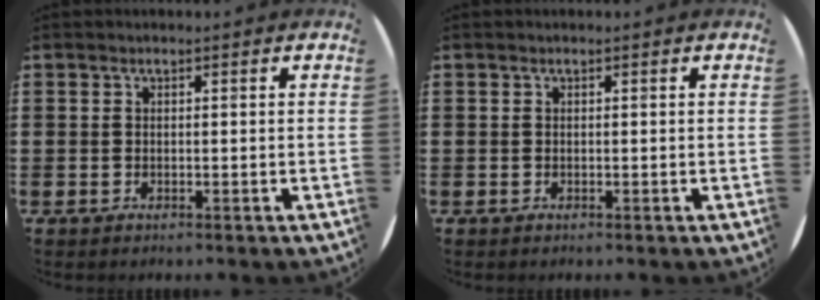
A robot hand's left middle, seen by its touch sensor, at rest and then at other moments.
{"total": 0.0}